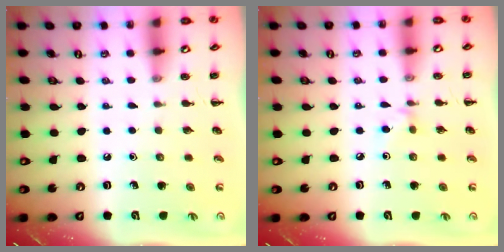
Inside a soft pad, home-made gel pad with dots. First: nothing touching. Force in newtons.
{"total": 3.8, "press": 3.6, "slide": 1.2}